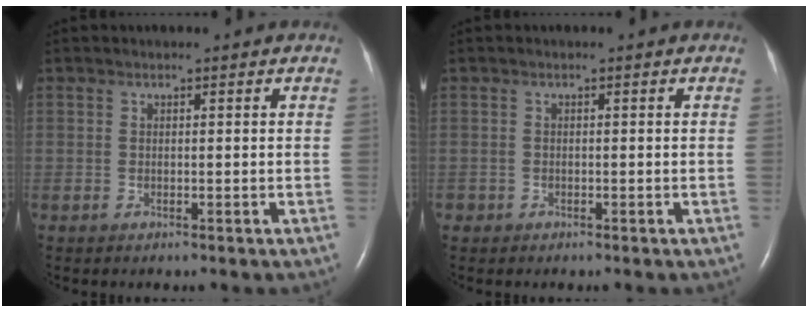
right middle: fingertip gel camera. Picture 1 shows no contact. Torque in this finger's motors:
{"motor_torque": [0.13, -0.13, -0.05, -0.01]}